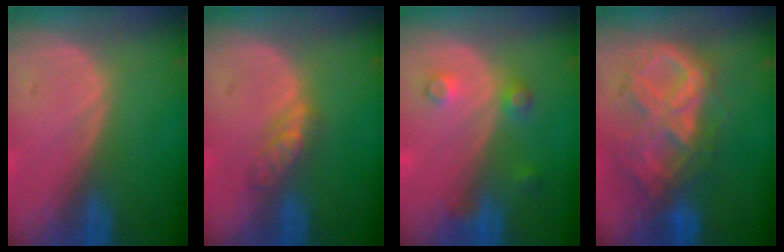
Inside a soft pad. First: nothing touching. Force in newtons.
{"total": 3.5, "press": 3.3, "slide": 1.4}
{"total": 3.2, "press": 3.2, "slide": 0.4}
{"total": 10.2, "press": 8.7, "slide": 5.3}